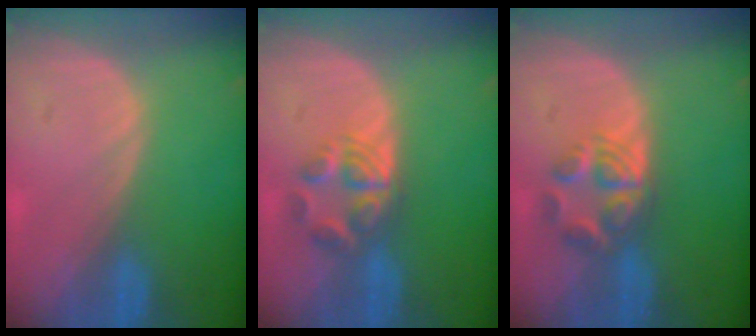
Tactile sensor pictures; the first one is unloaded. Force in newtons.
{"total": 5.7, "press": 4.9, "slide": 3.0}
{"total": 6.1, "press": 5.3, "slide": 3.0}